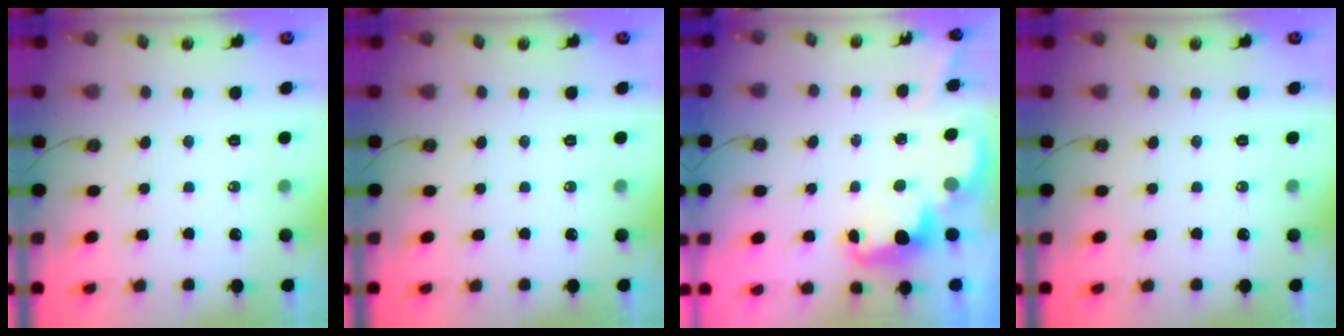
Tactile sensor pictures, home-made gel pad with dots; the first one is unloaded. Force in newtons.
{"total": 0.0}
{"total": 2.4, "press": 2.3, "slide": 0.6}
{"total": 0.0}